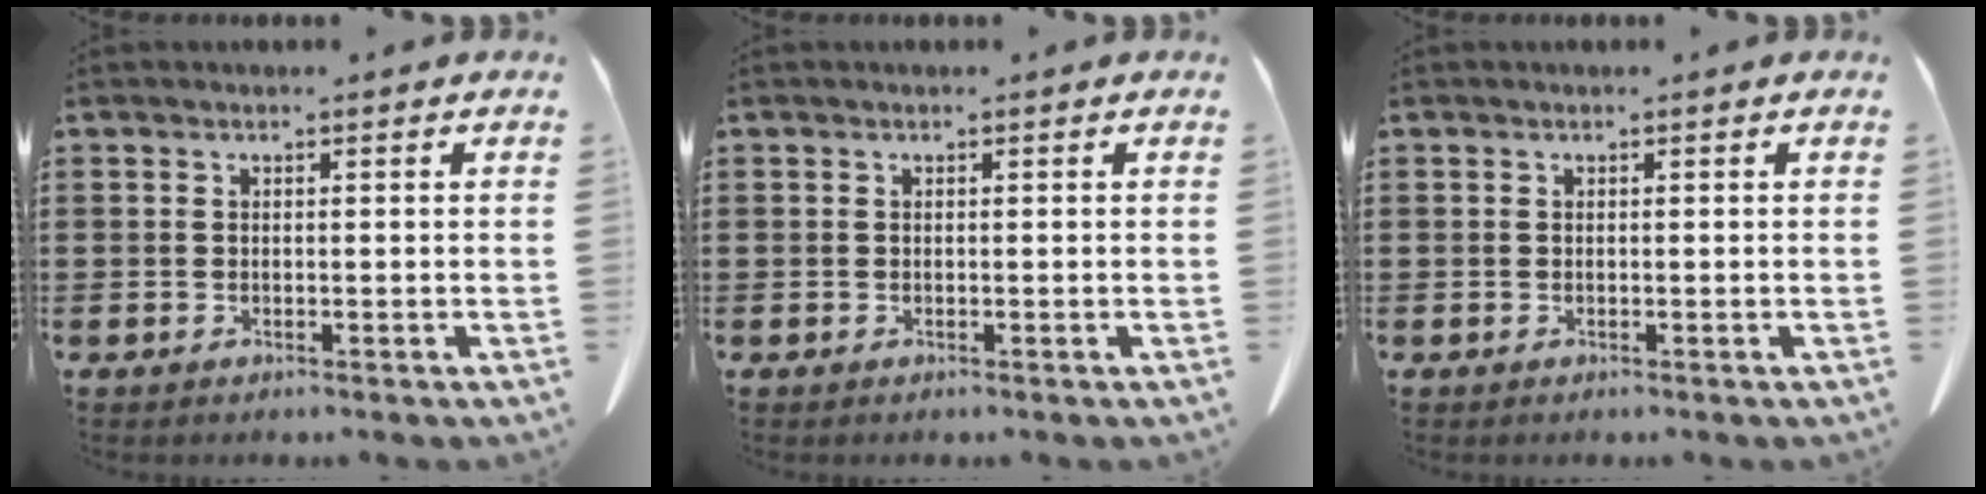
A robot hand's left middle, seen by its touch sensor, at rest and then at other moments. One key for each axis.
{"total": 0.0}
{"total": 0.0}